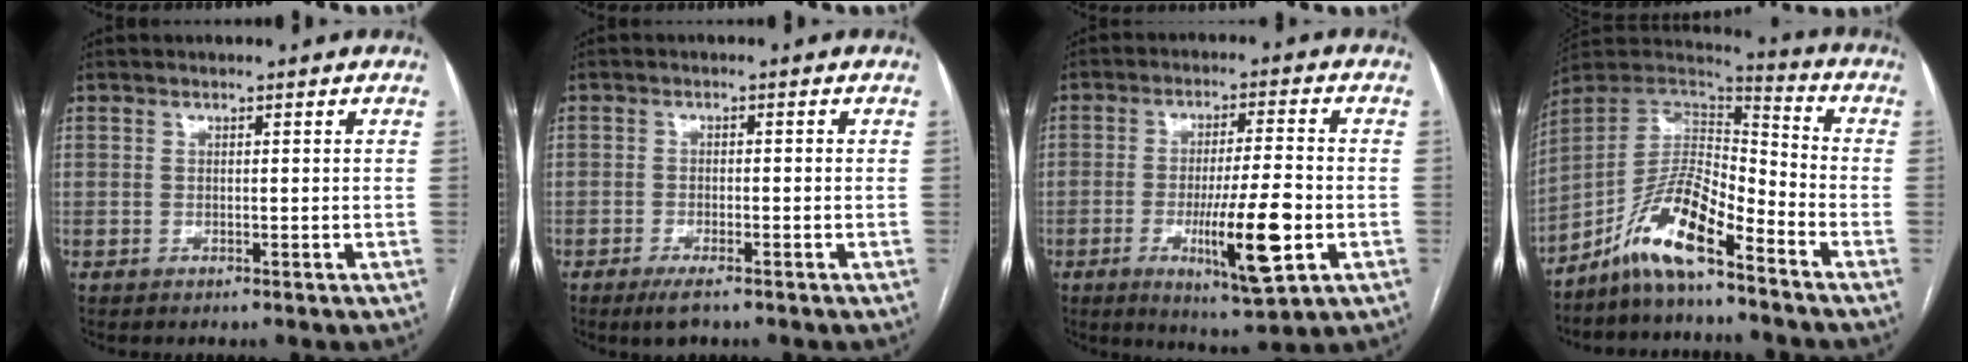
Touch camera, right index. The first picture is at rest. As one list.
[{"total": 3.4, "force": [-2.3, 0.9, 2.3], "torque": [-0.045, -0.004, -0.038]}, {"total": 12.2, "force": [-3.6, 1.2, 11.6], "torque": [-0.194, -0.019, -0.054]}, {"total": 11.9, "force": [-8.1, 2.2, 8.5], "torque": [-0.165, 0.019, -0.153]}]